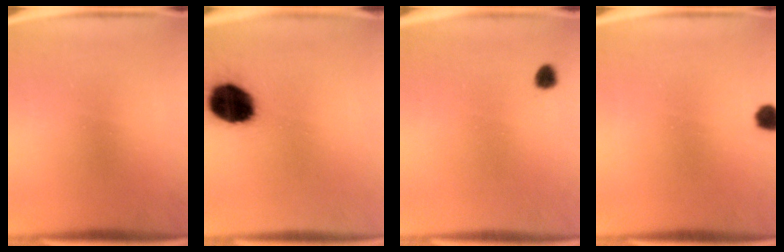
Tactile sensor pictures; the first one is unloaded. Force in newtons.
{"total": 14.5}
{"total": 1.7}
{"total": 2.4}